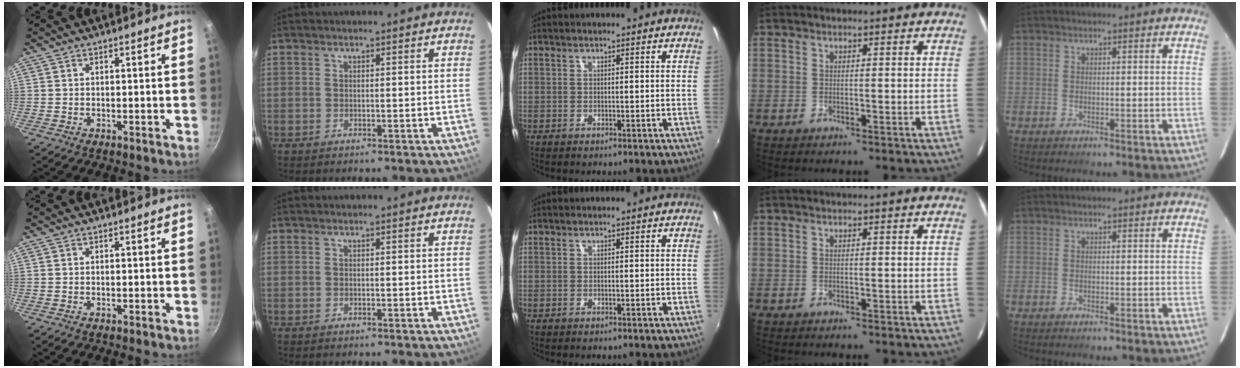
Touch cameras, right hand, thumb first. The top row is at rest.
{}